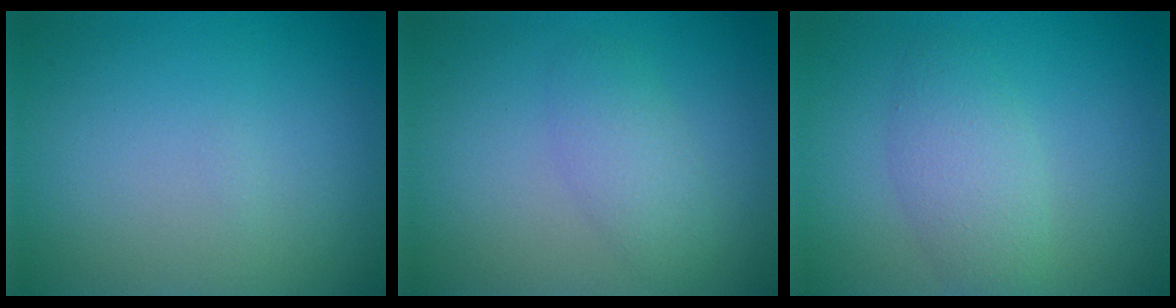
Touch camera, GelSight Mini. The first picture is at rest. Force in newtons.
{"total": 2.2, "press": 2.2, "slide": 0.1}
{"total": 2.9, "press": 2.9, "slide": 0.1}